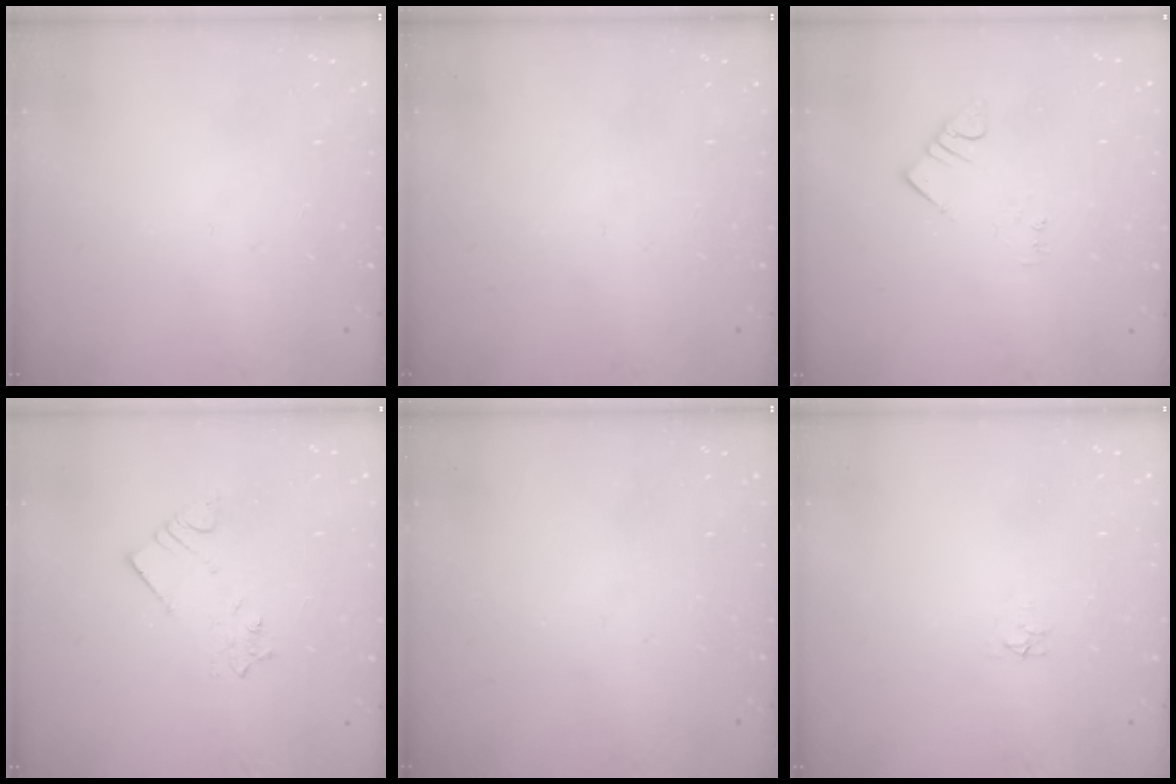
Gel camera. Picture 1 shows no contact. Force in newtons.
{"total": 0.0}
{"total": 2.5, "press": 2.4, "slide": 0.4}
{"total": 2.2, "press": 2.2, "slide": 0.1}
{"total": 0.0}
{"total": 3.7, "press": 3.7, "slide": 0.4}